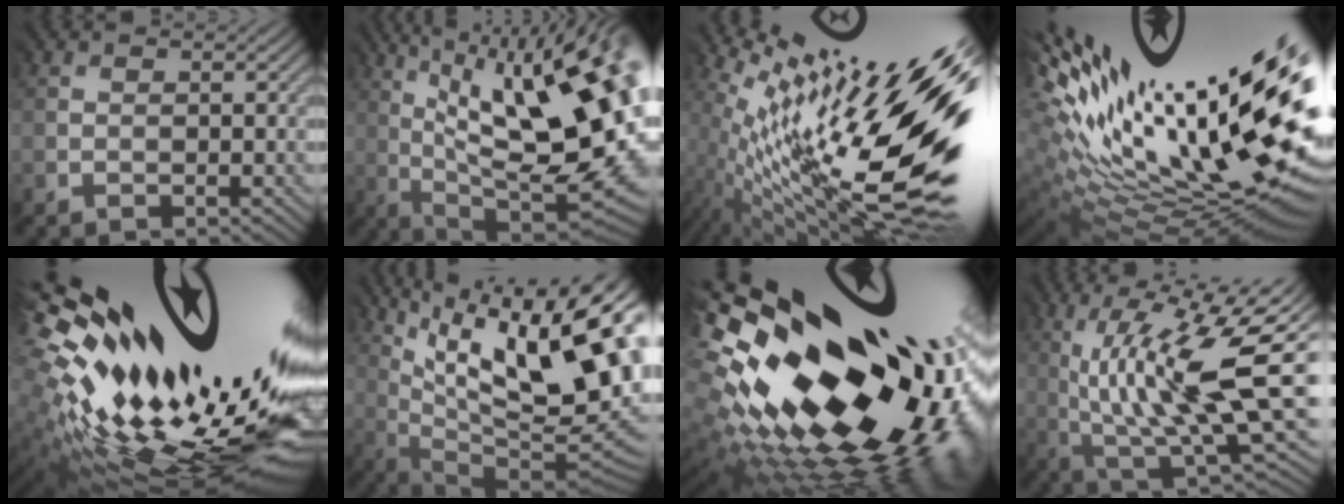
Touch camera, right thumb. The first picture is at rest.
{"total": 17.6, "force": [4.3, 5.4, 16.2], "torque": [-0.237, 0.025, 0.077]}
{"total": 18.9, "force": [2.1, 4.7, 18.1], "torque": [-0.306, -0.024, 0.040]}
{"total": 20.8, "force": [5.4, 8.2, 18.4], "torque": [-0.299, -0.034, 0.126]}
{"total": 20.1, "force": [3.5, 8.8, 17.7], "torque": [-0.312, -0.012, 0.096]}
{"total": 17.3, "force": [7.0, 4.9, 15.0], "torque": [-0.229, 0.024, 0.126]}
{"total": 20.0, "force": [2.8, 10.9, 16.6], "torque": [-0.300, -0.022, 0.062]}
{"total": 16.1, "force": [2.6, 4.5, 15.2], "torque": [-0.261, 0.002, 0.055]}